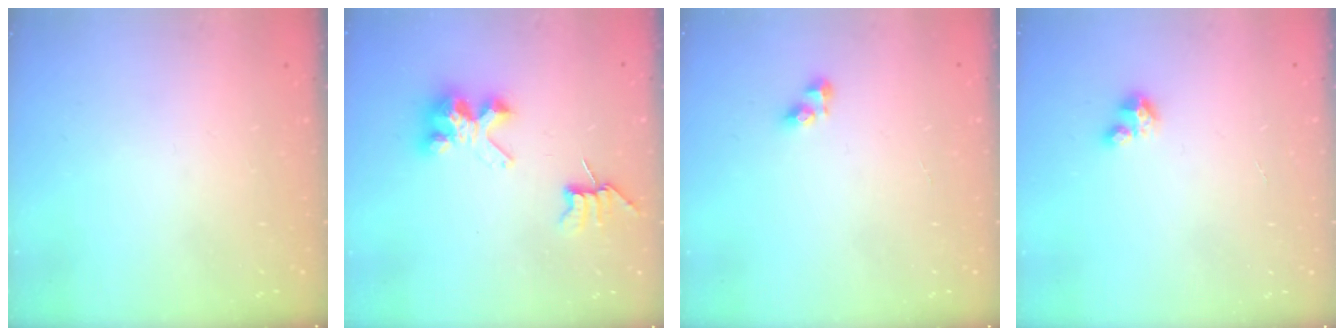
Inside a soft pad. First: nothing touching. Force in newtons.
{"total": 7.8, "press": 7.8, "slide": 0.5}
{"total": 3.4, "press": 3.4, "slide": 0.4}
{"total": 2.8, "press": 2.8, "slide": 0.2}